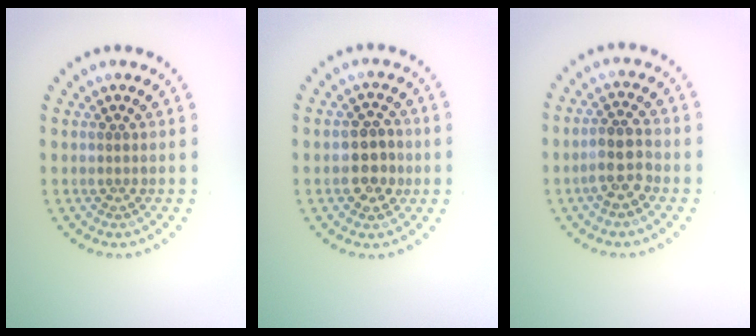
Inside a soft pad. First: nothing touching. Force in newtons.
{"total": 3.1, "press": 3.0, "slide": 0.5}
{"total": 2.8, "press": 2.6, "slide": 1.0}